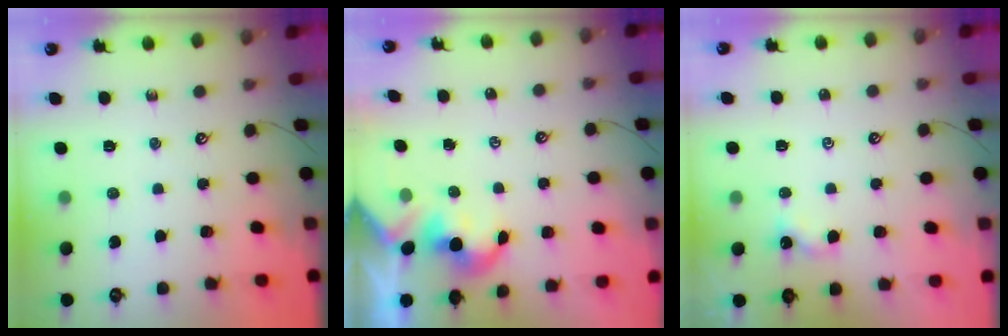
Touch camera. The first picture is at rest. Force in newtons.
{"total": 2.2, "press": 2.1, "slide": 0.4}
{"total": 0.6, "press": 0.5, "slide": 0.2}